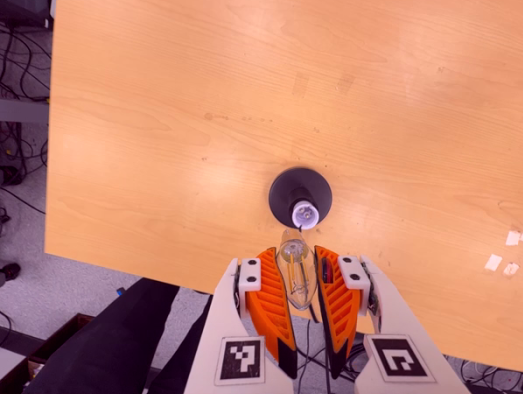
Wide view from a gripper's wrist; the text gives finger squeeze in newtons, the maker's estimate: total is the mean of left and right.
{"total": 19.3, "left": 24.3, "right": 14.4}